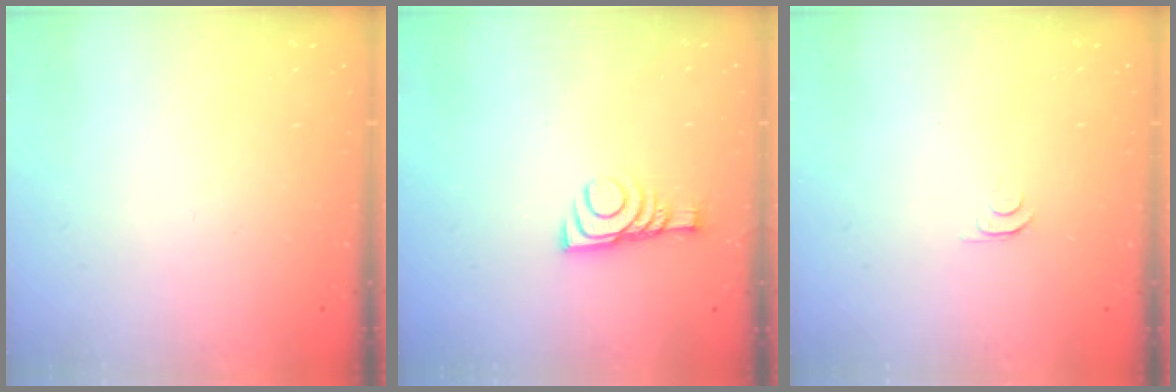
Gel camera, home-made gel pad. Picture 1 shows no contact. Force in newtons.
{"total": 9.2, "press": 9.2, "slide": 0.2}
{"total": 4.4, "press": 4.3, "slide": 0.6}